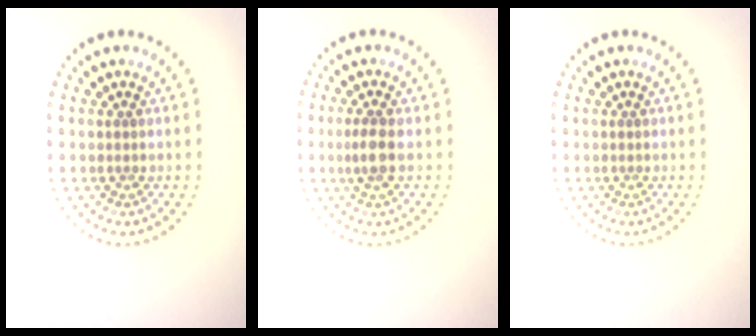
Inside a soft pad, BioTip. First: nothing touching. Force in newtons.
{"total": 2.0, "press": 1.7, "slide": 1.0}
{"total": 0.0}